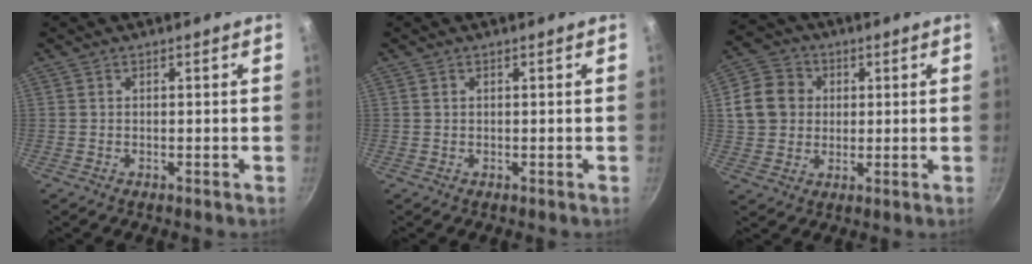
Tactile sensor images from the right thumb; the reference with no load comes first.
{"total": 0.0}
{"total": 9.8, "force": [2.0, 8.6, 4.3], "torque": [-0.047, 0.008, 0.027]}